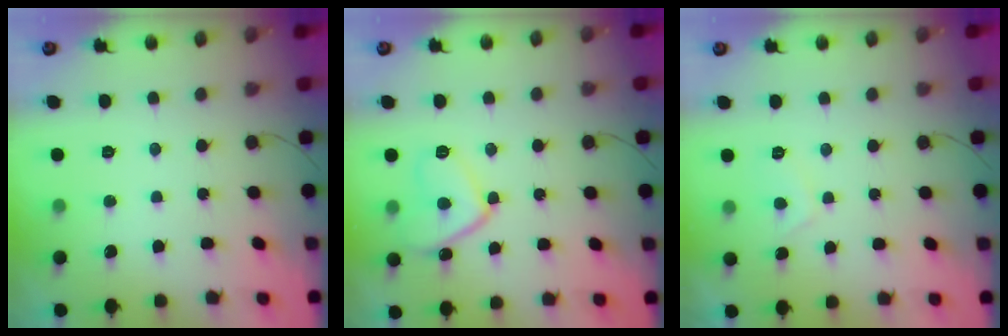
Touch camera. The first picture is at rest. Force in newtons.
{"total": 11.1, "press": 11.0, "slide": 1.1}
{"total": 1.9, "press": 1.8, "slide": 0.7}